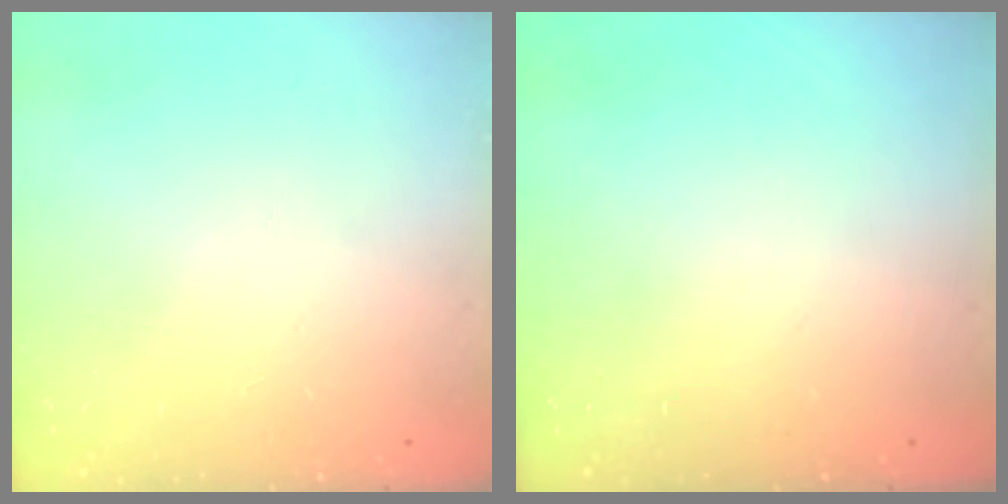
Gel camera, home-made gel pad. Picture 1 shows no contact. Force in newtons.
{"total": 0.0}